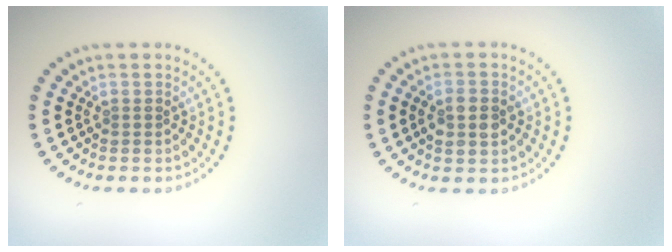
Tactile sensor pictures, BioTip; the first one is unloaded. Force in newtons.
{"total": 2.6, "press": 2.5, "slide": 0.2}